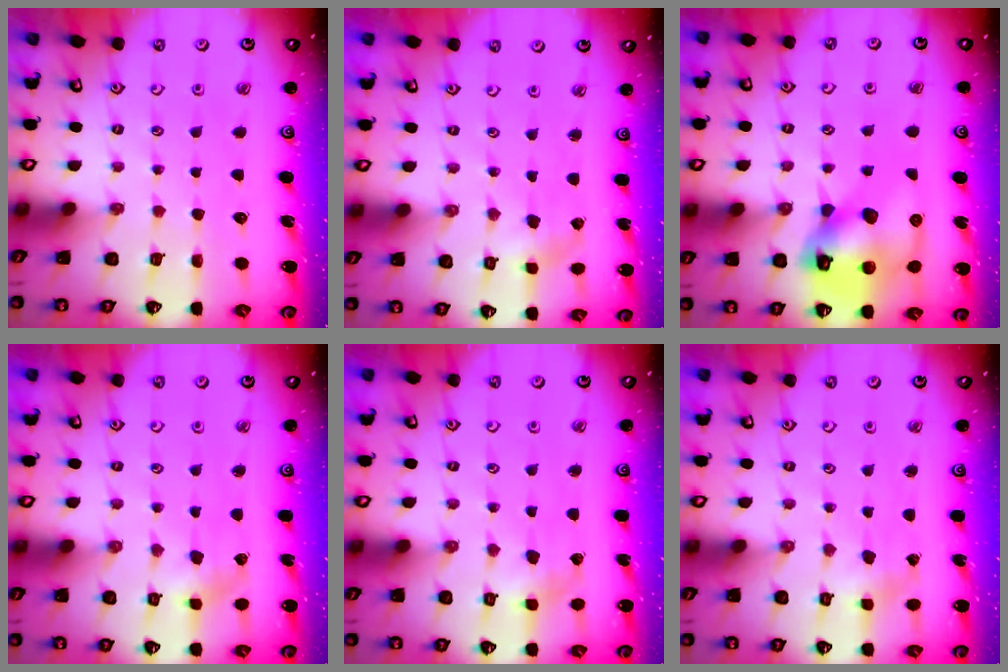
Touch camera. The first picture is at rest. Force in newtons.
{"total": 1.2, "press": 1.2, "slide": 0.2}
{"total": 16.3, "press": 16.2, "slide": 2.5}
{"total": 2.6, "press": 2.6, "slide": 0.4}
{"total": 2.4, "press": 2.3, "slide": 0.5}
{"total": 0.8, "press": 0.7, "slide": 0.3}